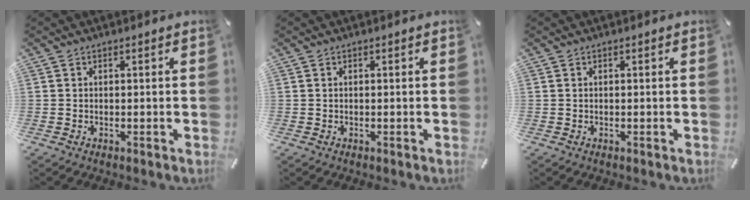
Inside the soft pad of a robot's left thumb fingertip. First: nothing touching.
{"total": 0.0}
{"total": 0.0}